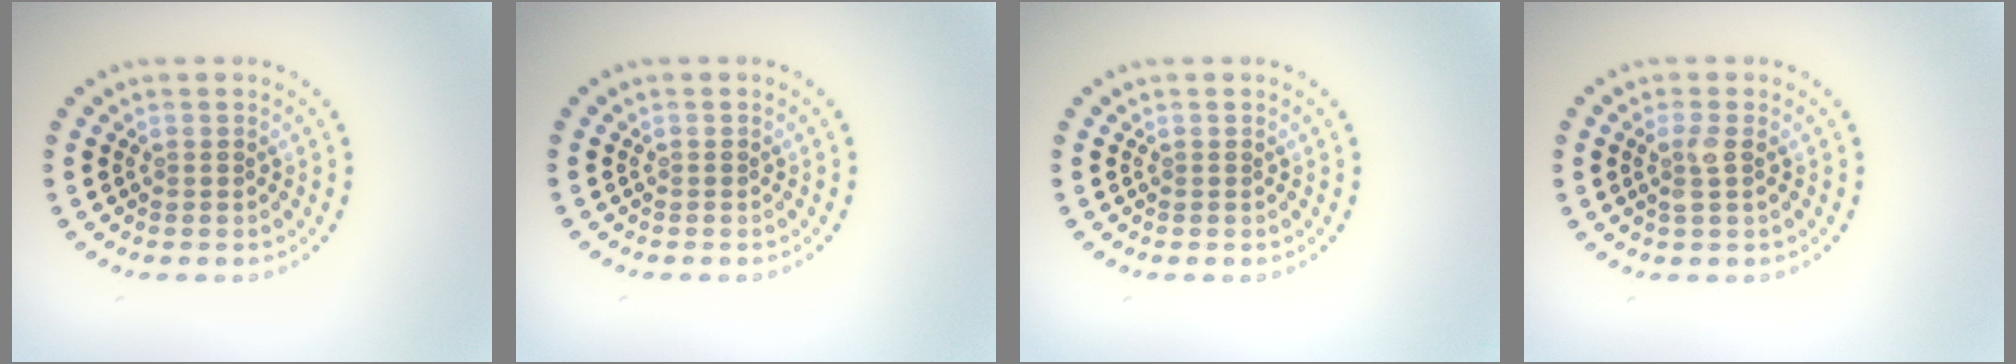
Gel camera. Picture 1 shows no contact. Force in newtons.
{"total": 0.0}
{"total": 0.0}
{"total": 1.6, "press": 1.4, "slide": 0.9}